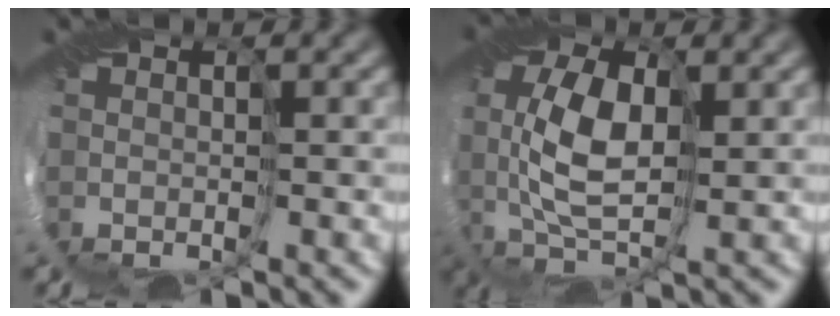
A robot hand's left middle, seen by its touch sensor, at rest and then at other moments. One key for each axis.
{"total": 6.7, "fx": -0.3, "fy": 4.0, "fz": 5.3, "tx": -0.130, "ty": 0.003, "tz": -0.009}